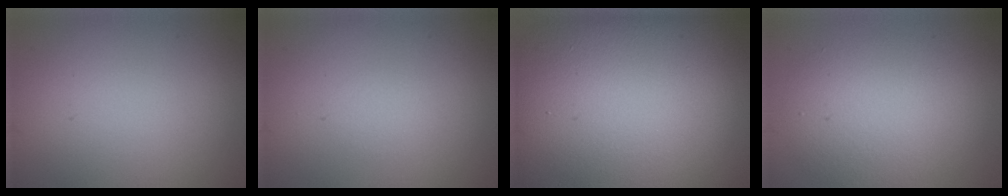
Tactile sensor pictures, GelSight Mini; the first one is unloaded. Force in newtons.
{"total": 0.6, "press": 0.6, "slide": 0.1}
{"total": 20.7, "press": 20.7, "slide": 1.3}
{"total": 5.2, "press": 5.2, "slide": 0.4}